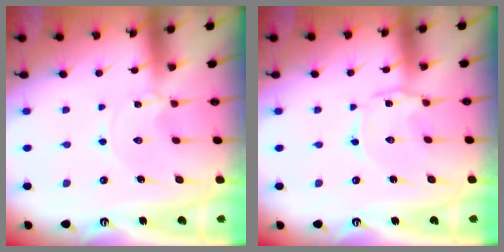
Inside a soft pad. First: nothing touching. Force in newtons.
{"total": 2.0, "press": 2.0, "slide": 0.2}